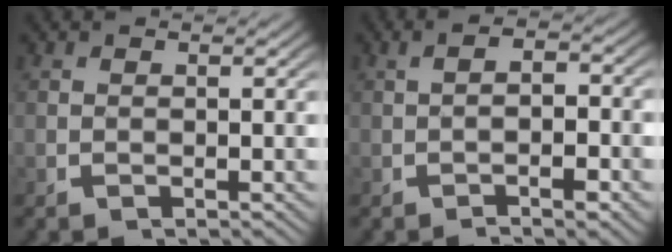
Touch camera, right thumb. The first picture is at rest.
{"total": 3.0, "force": [-0.9, 1.3, 2.5], "torque": [-0.030, 0.007, -0.020]}